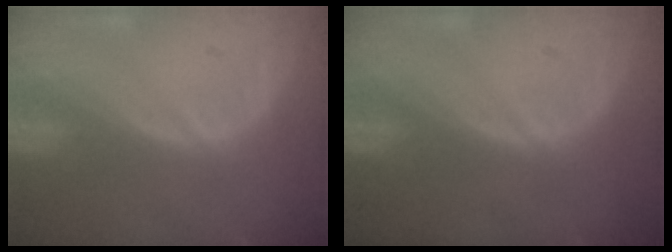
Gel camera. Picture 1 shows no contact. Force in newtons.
{"total": 0.0}